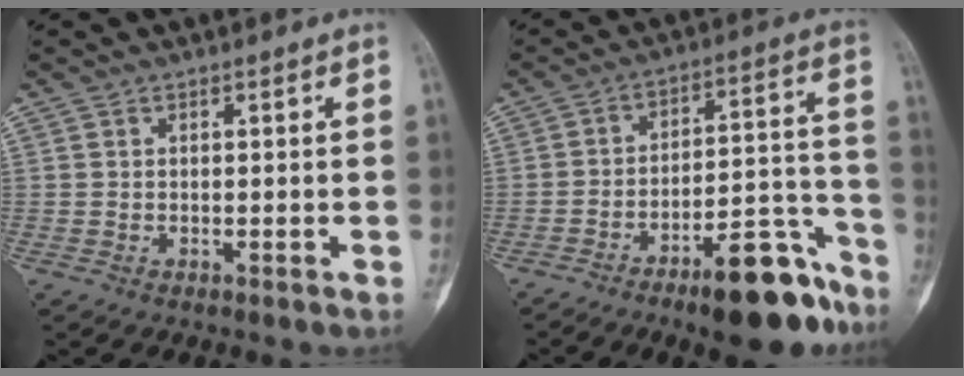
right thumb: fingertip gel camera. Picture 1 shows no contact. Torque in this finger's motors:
{"motor_torque": [2.94, 2.06, 1.08, -1.17, 0.24]}